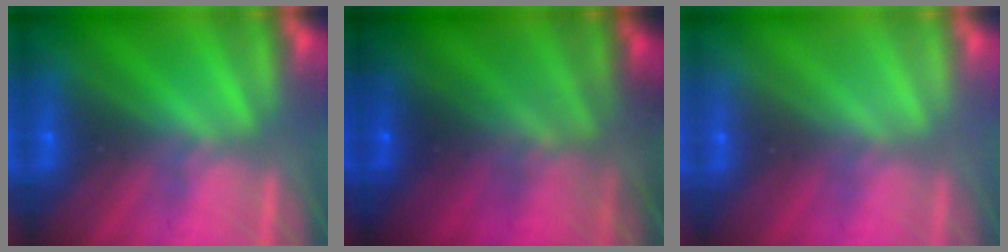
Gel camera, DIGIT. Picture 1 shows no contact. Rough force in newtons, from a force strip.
{"total": 7.2}
{"total": 2.9}